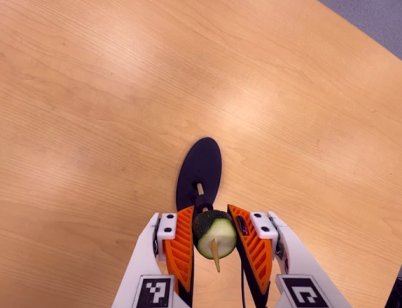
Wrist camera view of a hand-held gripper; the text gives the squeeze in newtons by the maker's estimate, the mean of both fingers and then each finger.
{"total": 8.1, "left": 8.3, "right": 7.9}